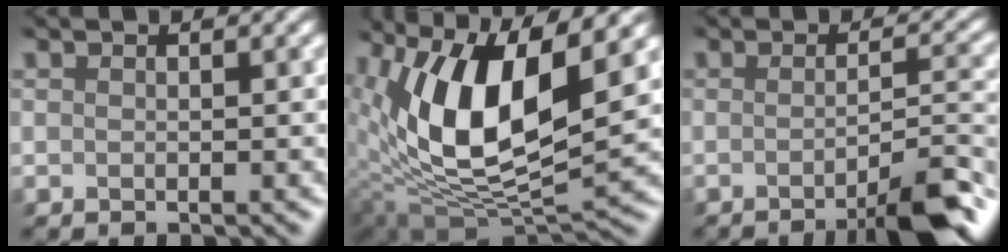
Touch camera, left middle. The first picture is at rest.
{"total": 11.5, "force": [3.5, 4.9, 9.9], "torque": [-0.189, -0.008, 0.066]}
{"total": 6.6, "force": [-3.5, 1.2, 5.5], "torque": [-0.063, 0.005, -0.061]}